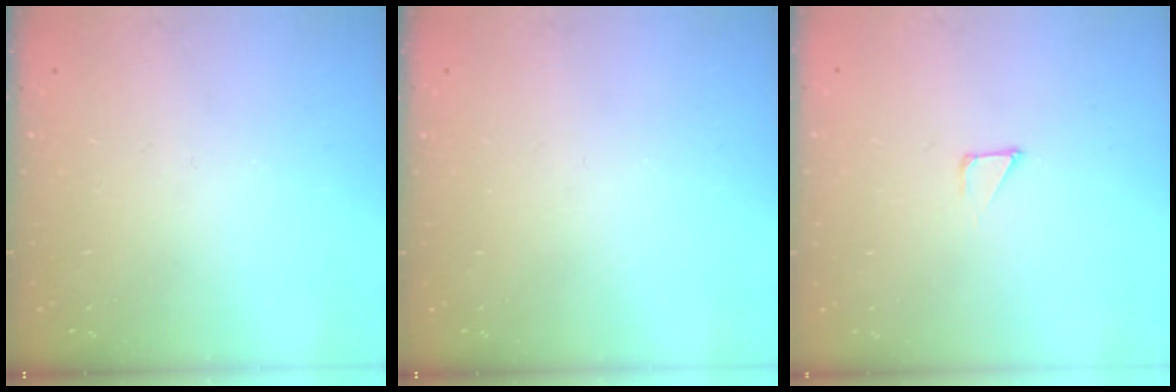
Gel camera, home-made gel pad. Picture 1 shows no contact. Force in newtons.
{"total": 0.0}
{"total": 1.2, "press": 1.2, "slide": 0.0}